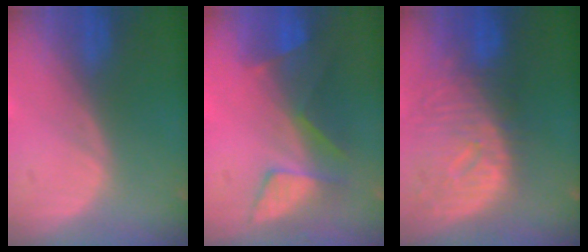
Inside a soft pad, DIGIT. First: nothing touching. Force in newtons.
{"total": 7.7, "press": 6.8, "slide": 3.6}
{"total": 11.1, "press": 9.8, "slide": 5.2}